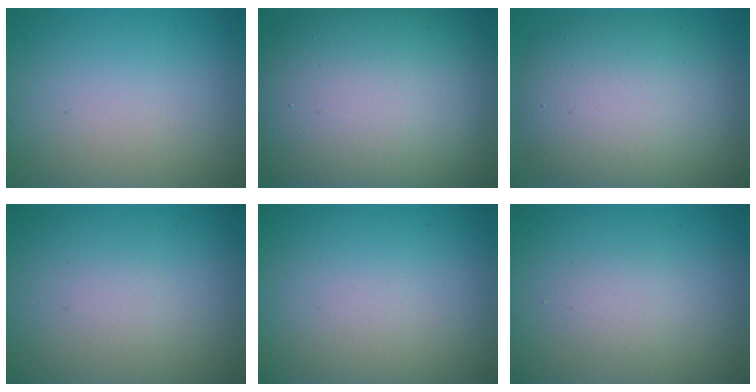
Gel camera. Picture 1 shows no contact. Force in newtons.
{"total": 16.7, "press": 16.6, "slide": 1.1}
{"total": 9.7, "press": 9.6, "slide": 0.7}
{"total": 0.6, "press": 0.6, "slide": 0.1}
{"total": 0.0}
{"total": 1.3, "press": 1.3, "slide": 0.1}